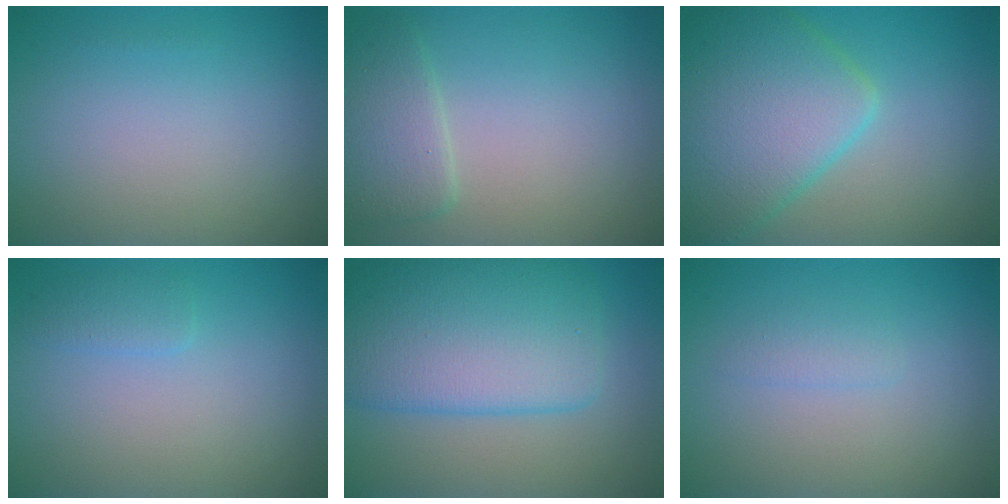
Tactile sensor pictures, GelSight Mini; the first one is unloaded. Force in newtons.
{"total": 2.8, "press": 2.8, "slide": 0.2}
{"total": 8.5, "press": 8.5, "slide": 0.3}
{"total": 1.3, "press": 1.3, "slide": 0.1}
{"total": 8.2, "press": 8.2, "slide": 0.1}
{"total": 1.0, "press": 1.0, "slide": 0.1}